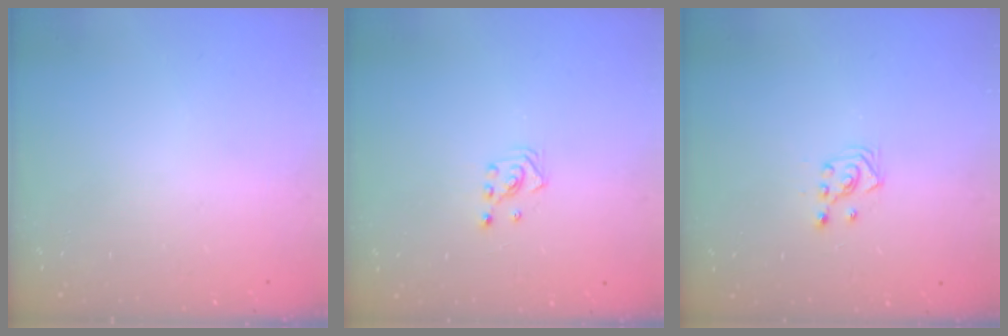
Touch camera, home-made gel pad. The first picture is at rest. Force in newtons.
{"total": 2.6, "press": 2.6, "slide": 0.3}
{"total": 3.0, "press": 2.8, "slide": 1.0}